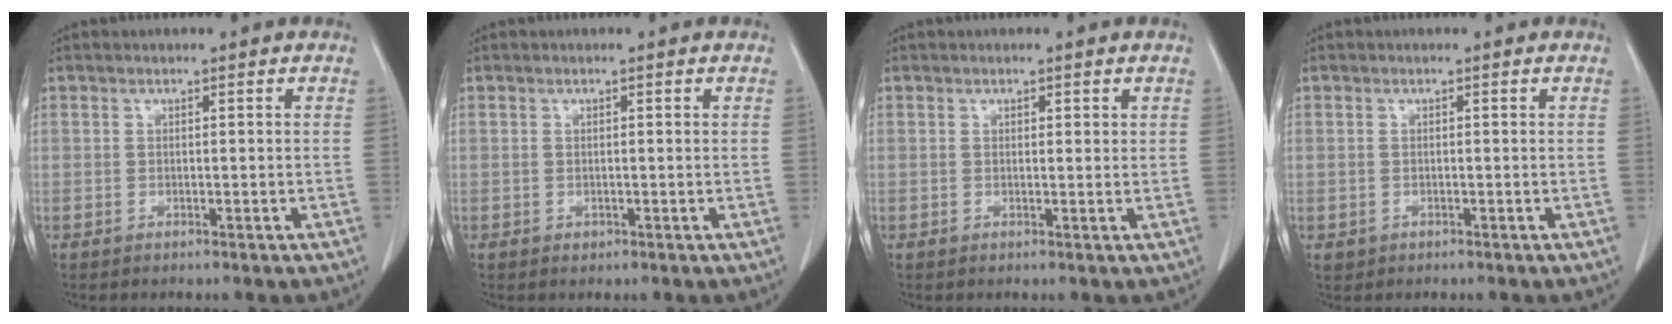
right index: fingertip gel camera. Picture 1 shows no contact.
{"total": 0.6, "force": [0.1, 0.6, 0.2], "torque": [0.002, 0.001, 0.001]}
{"total": 1.3, "force": [0.9, 0.7, 0.7], "torque": [-0.005, -0.001, 0.010]}
{"total": 1.0, "force": [-0.1, 1.0, 0.1], "torque": [0.003, 0.005, -0.002]}